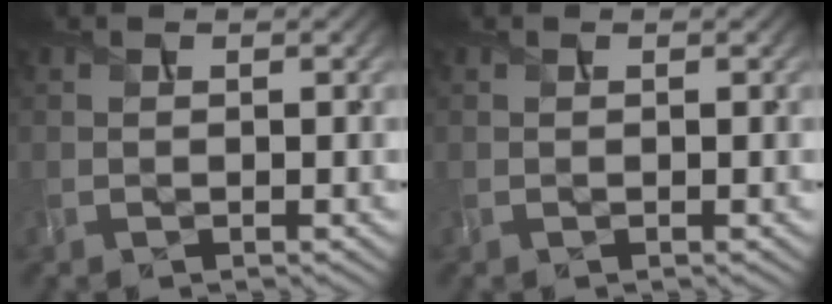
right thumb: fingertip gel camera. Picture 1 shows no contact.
{"total": 0.0}